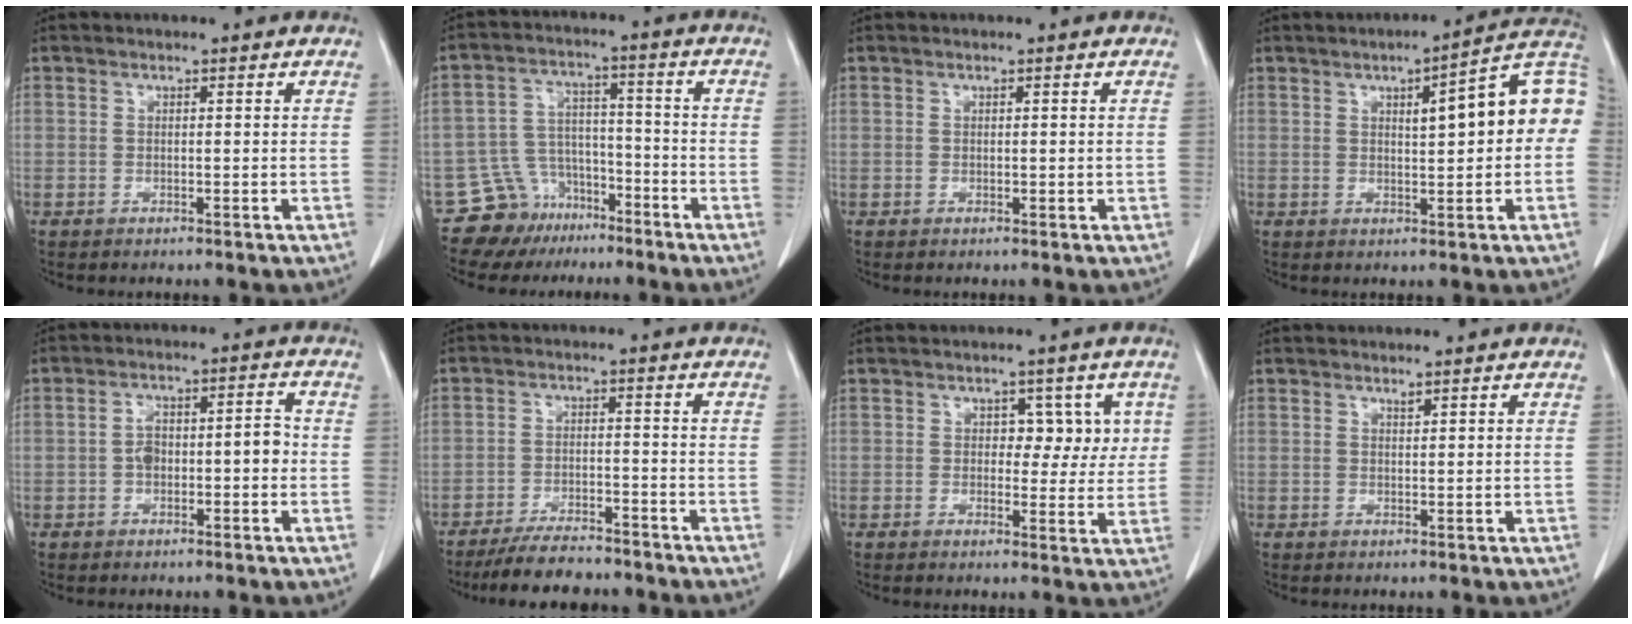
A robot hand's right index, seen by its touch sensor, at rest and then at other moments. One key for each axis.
{"total": 8.6, "fx": -6.3, "fy": 5.8, "fz": 0.1, "tx": -0.001, "ty": 0.046, "tz": -0.102}
{"total": 0.6, "fx": 0.1, "fy": 0.3, "fz": 0.5, "tx": -0.009, "ty": -0.002, "tz": 0.005}
{"total": 12.0, "fx": 1.7, "fy": 2.4, "fz": 11.6, "tx": -0.152, "ty": 0.037, "tz": 0.019}
{"total": 5.9, "fx": -0.9, "fy": 2.5, "fz": 5.3, "tx": -0.091, "ty": 0.030, "tz": -0.014}
{"total": 9.7, "fx": -8.7, "fy": 1.8, "fz": 3.8, "tx": -0.060, "ty": -0.012, "tz": -0.141}
{"total": 4.7, "fx": 1.3, "fy": 3.1, "fz": 3.3, "tx": -0.025, "ty": 0.012, "tz": 0.018}
{"total": 0.5, "fx": 0.5, "fy": 0.0, "fz": 0.2, "tx": -0.009, "ty": -0.005, "tz": 0.010}